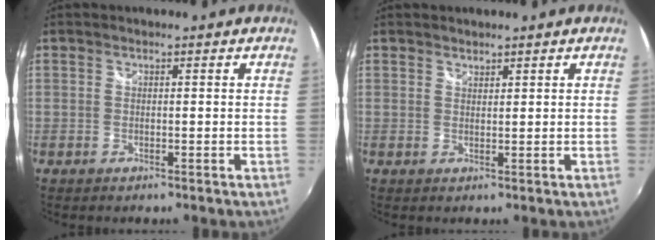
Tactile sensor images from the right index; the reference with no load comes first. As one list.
[{"total": 1.1, "force": [1.0, 0.4, 0.1], "torque": [0.000, 0.001, 0.019]}]